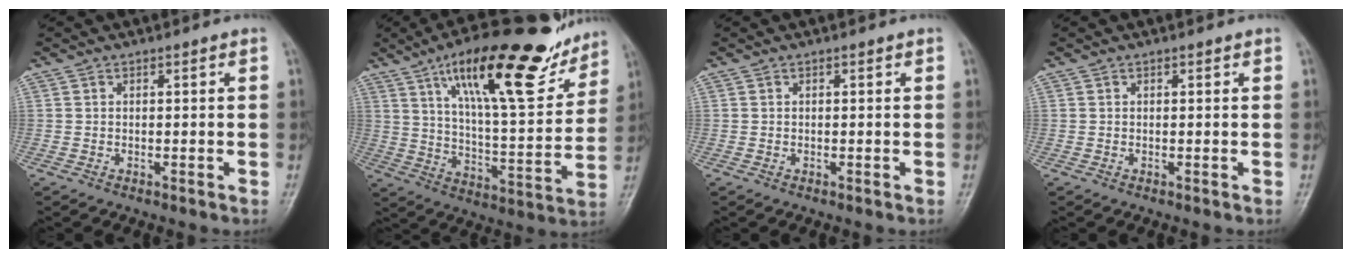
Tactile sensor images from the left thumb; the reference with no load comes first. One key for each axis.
{"total": 24.1, "fx": 14.9, "fy": 7.1, "fz": 17.5, "tx": -0.239, "ty": -0.053, "tz": 0.240}
{"total": 0.0}
{"total": 0.0}